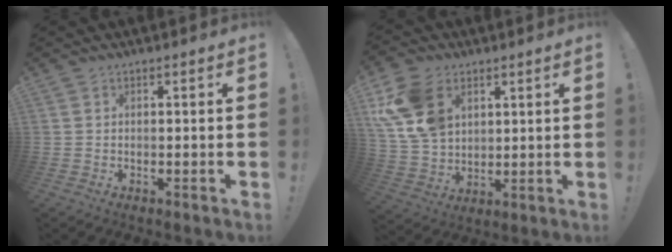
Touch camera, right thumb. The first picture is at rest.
{"total": 16.0, "force": [6.9, 11.2, 9.0], "torque": [-0.177, -0.027, 0.138]}